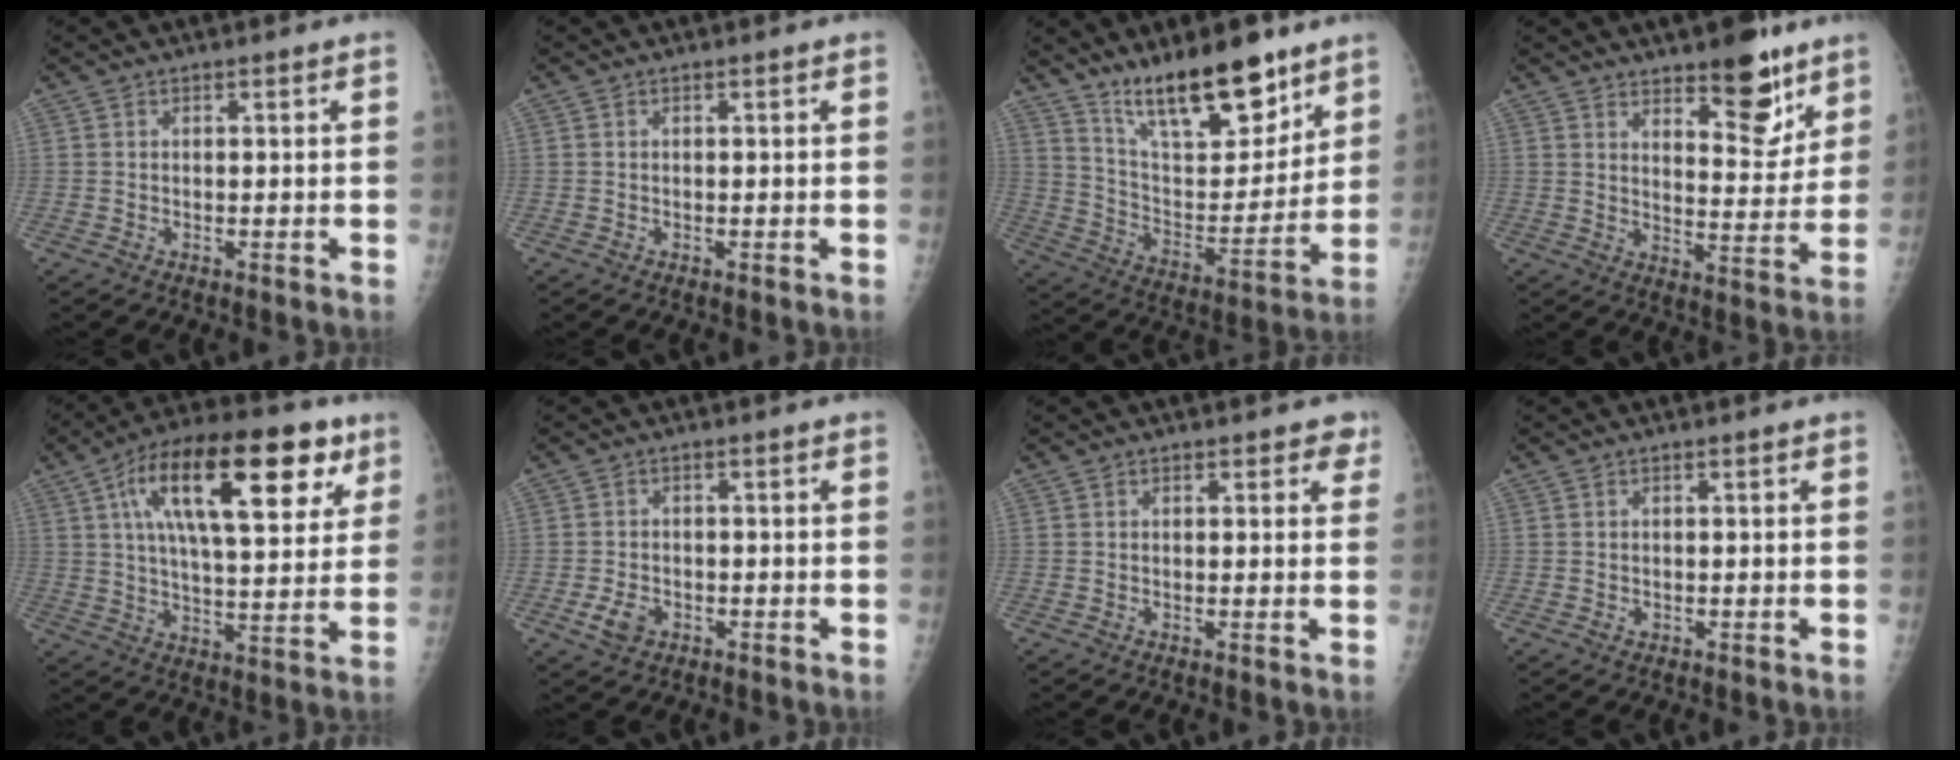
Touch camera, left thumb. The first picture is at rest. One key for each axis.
{"total": 0.0}
{"total": 18.5, "fx": 13.4, "fy": 6.4, "fz": 11.0, "tx": -0.129, "ty": -0.091, "tz": 0.234}
{"total": 11.0, "fx": 7.8, "fy": 3.7, "fz": 6.8, "tx": -0.069, "ty": -0.061, "tz": 0.122}
{"total": 23.6, "fx": 10.0, "fy": 9.6, "fz": 19.1, "tx": -0.279, "ty": 0.001, "tz": 0.155}
{"total": 3.7, "fx": -1.6, "fy": 2.6, "fz": 2.1, "tx": -0.036, "ty": 0.003, "tz": -0.026}
{"total": 2.4, "fx": 1.4, "fy": 1.4, "fz": 1.3, "tx": 0.011, "ty": -0.003, "tz": 0.010}
{"total": 0.5, "fx": -0.2, "fy": 0.4, "fz": 0.2, "tx": 0.003, "ty": 0.001, "tz": -0.001}